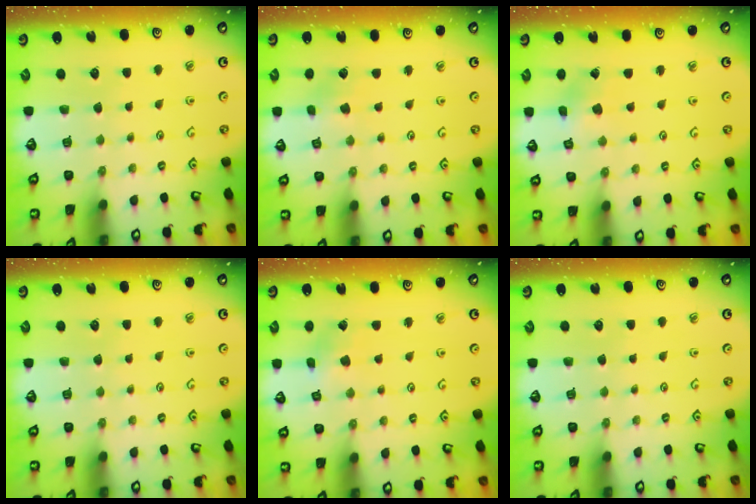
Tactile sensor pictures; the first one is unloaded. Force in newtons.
{"total": 1.4, "press": 1.4, "slide": 0.1}
{"total": 2.1, "press": 2.1, "slide": 0.1}
{"total": 0.0}
{"total": 2.3, "press": 2.3, "slide": 0.3}
{"total": 0.0}